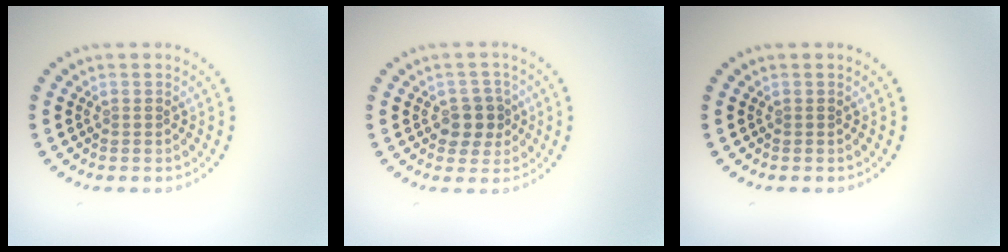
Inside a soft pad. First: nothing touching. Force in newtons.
{"total": 2.7, "press": 2.5, "slide": 1.0}
{"total": 0.0}